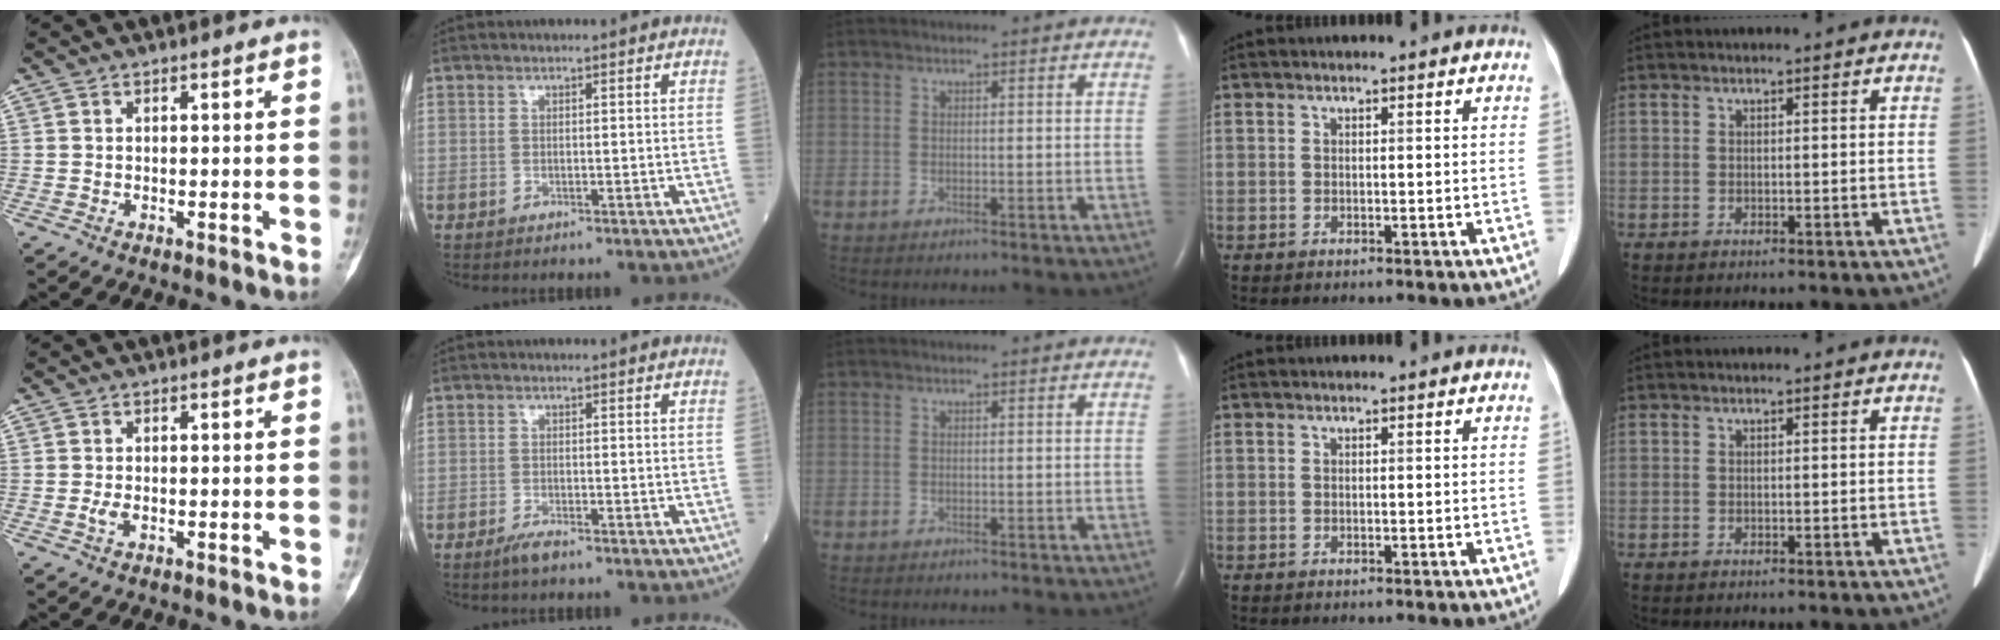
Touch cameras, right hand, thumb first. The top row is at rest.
{"thumb": {"total": 1.3, "force": [-0.3, 0.7, 1.1], "torque": [-0.025, -0.002, -0.008]}, "index": {"total": 2.0, "force": [-1.6, 0.3, 1.3], "torque": [-0.032, -0.004, -0.030]}}